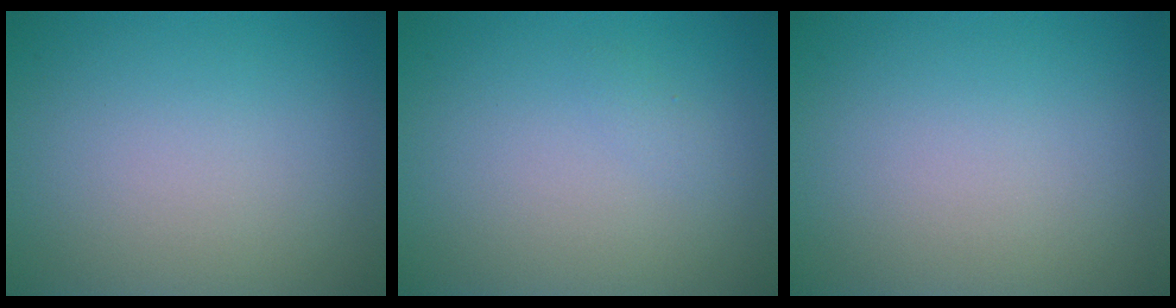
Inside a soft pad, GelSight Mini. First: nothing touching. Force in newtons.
{"total": 0.5, "press": 0.5, "slide": 0.0}
{"total": 0.0}